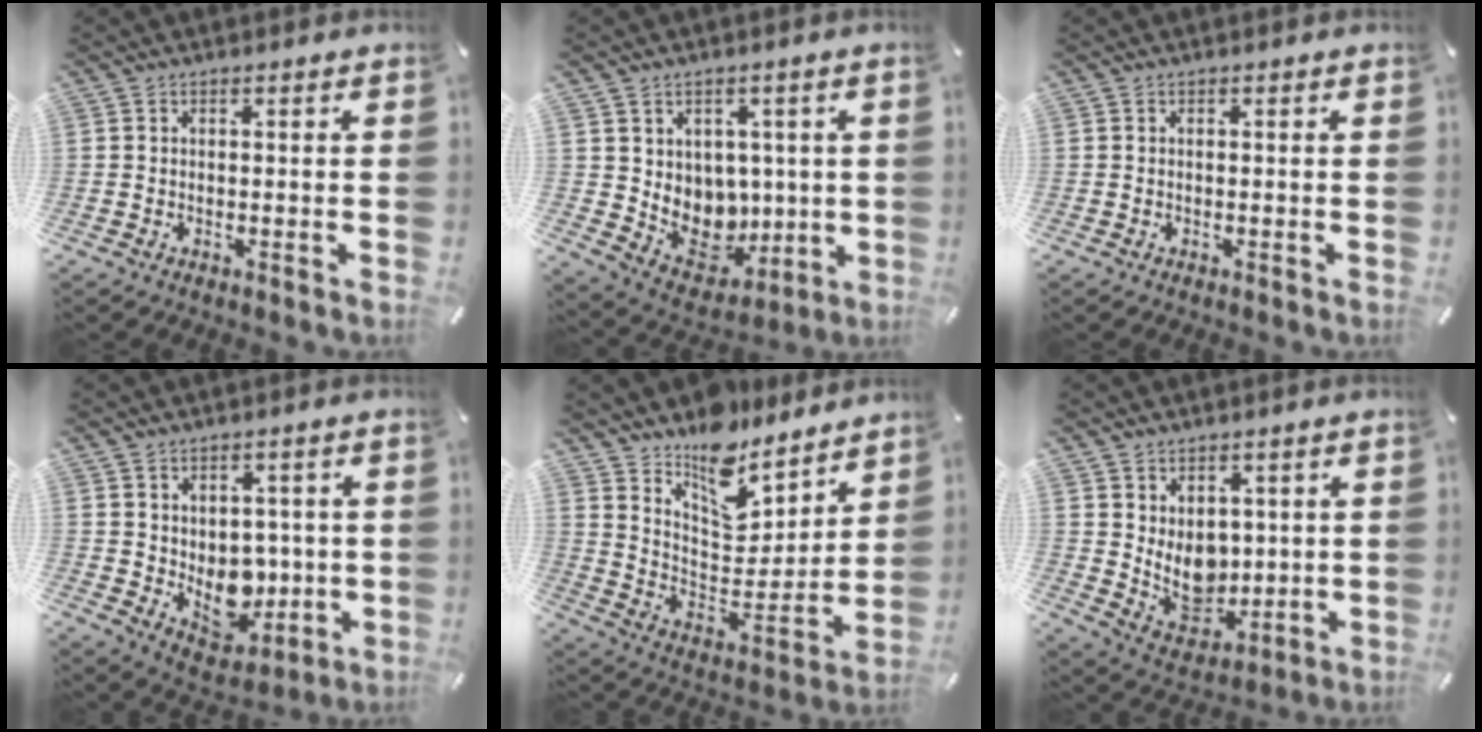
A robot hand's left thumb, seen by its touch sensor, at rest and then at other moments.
{"total": 9.1, "force": [2.7, 8.4, 2.3], "torque": [-0.035, -0.038, 0.067]}
{"total": 0.0}
{"total": 8.6, "force": [0.9, 7.6, 3.9], "torque": [-0.036, -0.020, 0.029]}
{"total": 13.5, "force": [11.4, 6.6, 3.1], "torque": [-0.048, -0.120, 0.206]}
{"total": 9.0, "force": [2.5, 7.4, 4.5], "torque": [-0.068, -0.030, 0.052]}